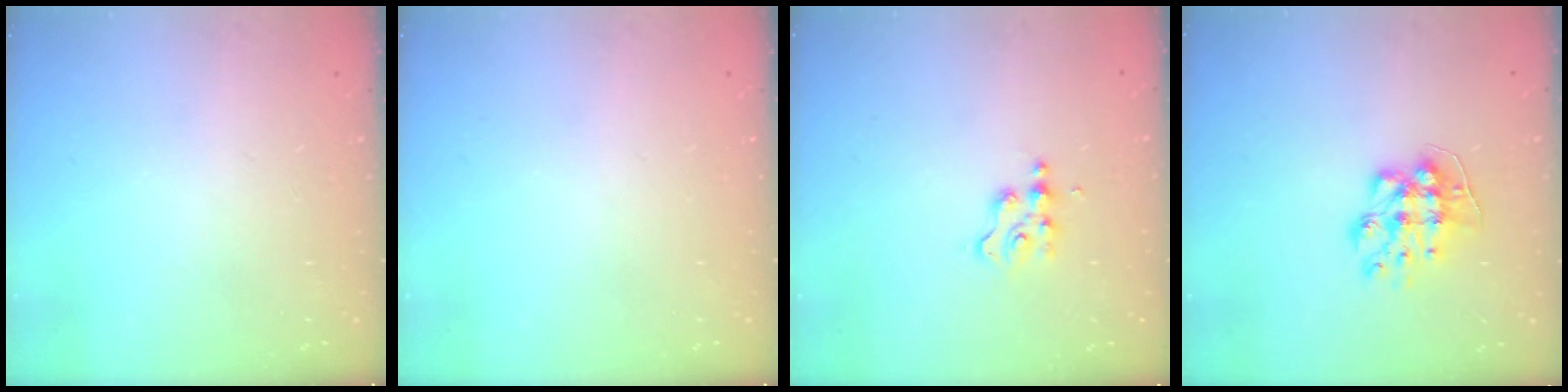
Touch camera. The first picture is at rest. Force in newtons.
{"total": 0.0}
{"total": 2.8, "press": 2.8, "slide": 0.2}
{"total": 9.2, "press": 9.1, "slide": 1.1}